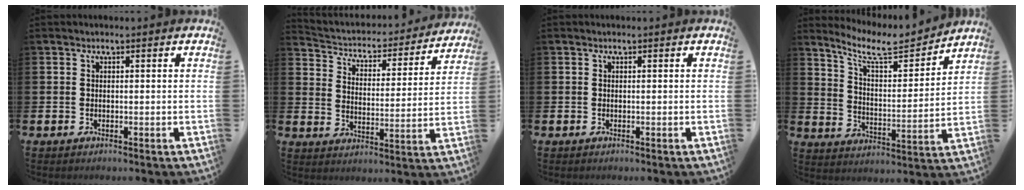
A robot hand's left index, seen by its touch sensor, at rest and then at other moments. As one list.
[{"total": 4.2, "force": [3.8, 1.4, 0.8], "torque": [-0.045, -0.036, 0.055]}, {"total": 0.0}, {"total": 8.6, "force": [7.7, 2.0, 3.3], "torque": [-0.092, -0.049, 0.133]}]